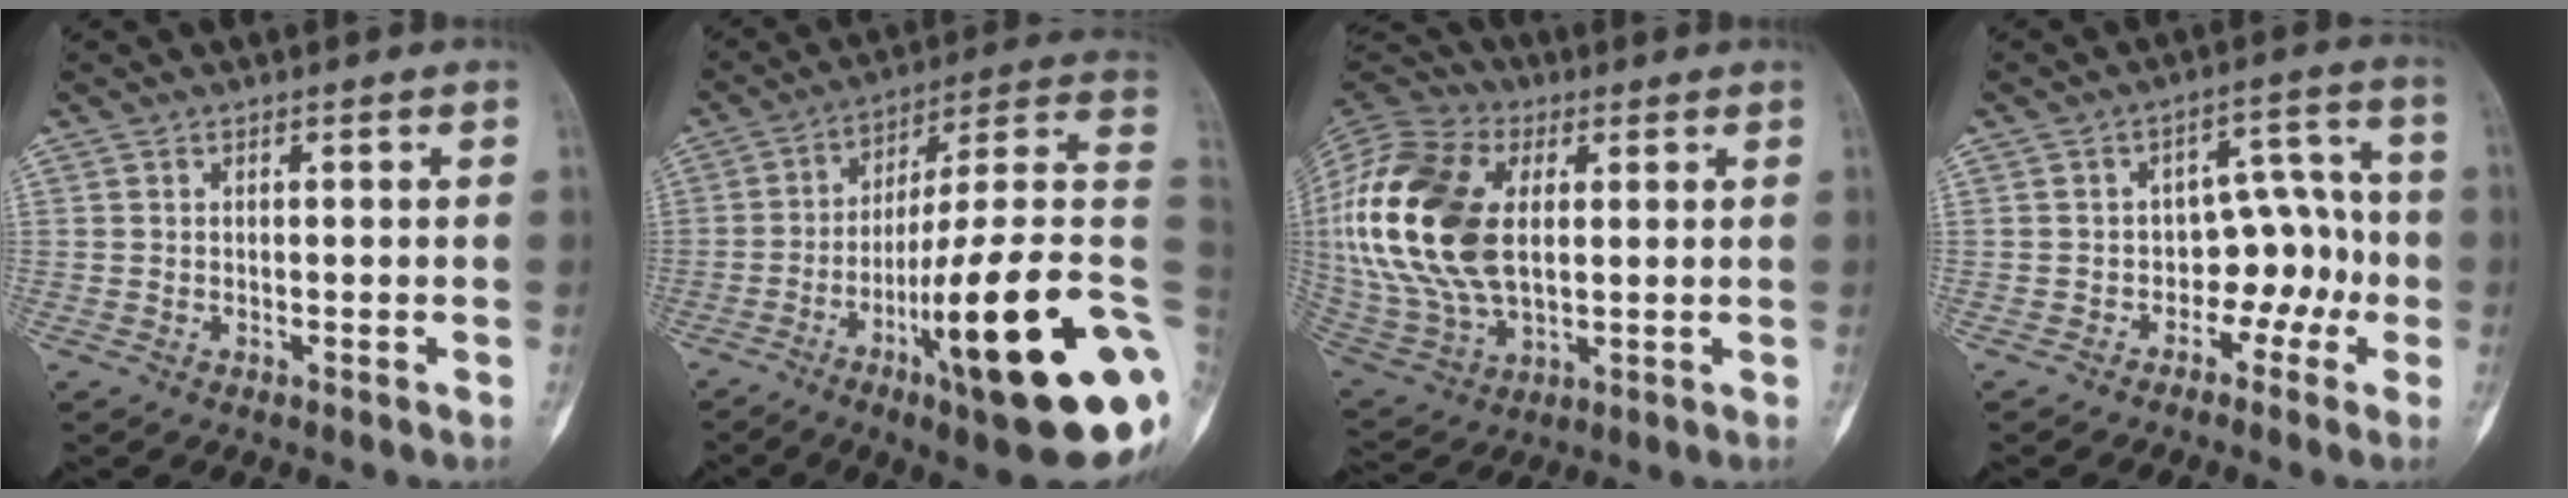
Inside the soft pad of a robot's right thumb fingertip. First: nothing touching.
{"total": 28.3, "force": [-7.7, 4.5, 26.8], "torque": [-0.342, 0.035, -0.119]}
{"total": 25.9, "force": [3.9, 15.7, 20.2], "torque": [-0.439, -0.007, 0.071]}
{"total": 10.5, "force": [-3.3, 7.3, 6.8], "torque": [-0.035, 0.064, -0.052]}